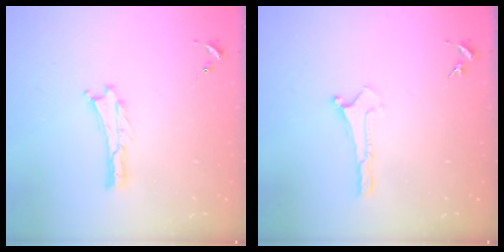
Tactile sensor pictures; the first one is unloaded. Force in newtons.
{"total": 0.0}